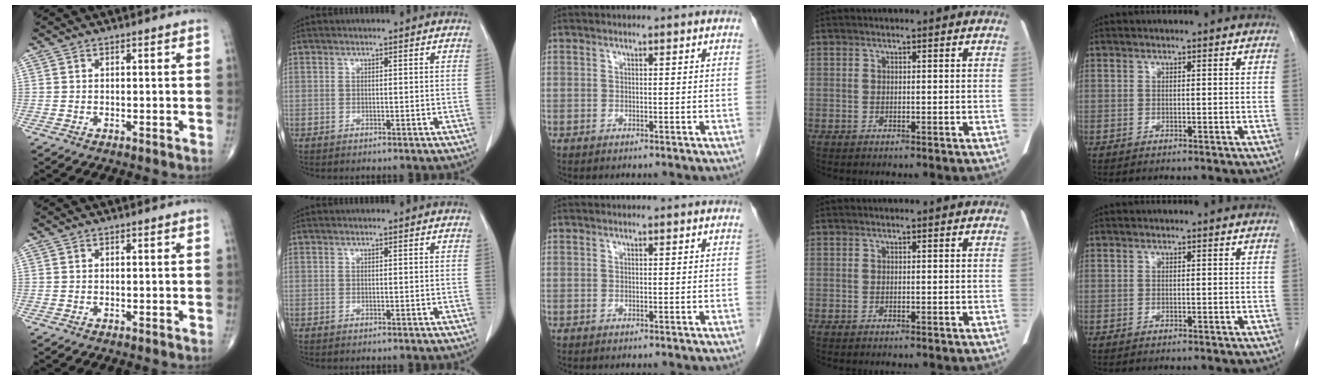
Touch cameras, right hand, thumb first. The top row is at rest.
{}